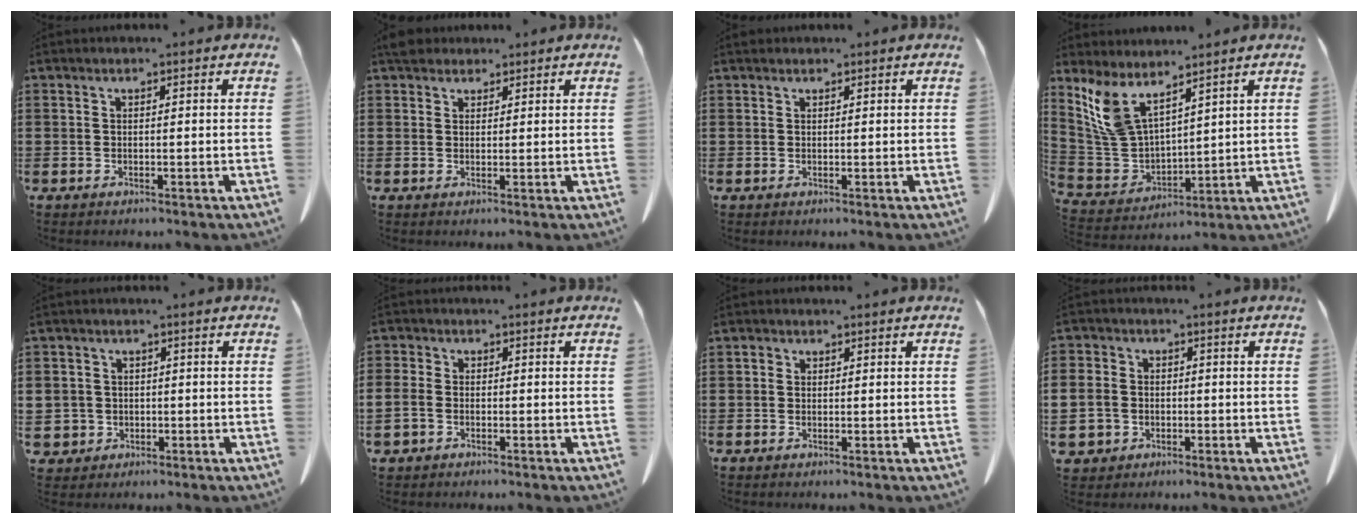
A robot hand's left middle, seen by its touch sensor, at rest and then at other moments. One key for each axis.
{"total": 3.1, "fx": 2.5, "fy": 1.5, "fz": 0.9, "tx": -0.019, "ty": 0.005, "tz": 0.048}
{"total": 0.6, "fx": 0.5, "fy": 0.4, "fz": 0.1, "tx": -0.004, "ty": 0.002, "tz": 0.010}
{"total": 8.6, "fx": 6.4, "fy": 3.1, "fz": 4.8, "tx": -0.133, "ty": -0.023, "tz": 0.119}
{"total": 3.1, "fx": -0.5, "fy": 3.1, "fz": 0.3, "tx": -0.028, "ty": 0.003, "tz": -0.013}
{"total": 2.3, "fx": -1.0, "fy": 1.6, "fz": 1.4, "tx": -0.042, "ty": 0.000, "tz": -0.023}
{"total": 0.8, "fx": 0.2, "fy": 0.7, "fz": 0.3, "tx": -0.009, "ty": 0.004, "tz": 0.003}
{"total": 5.2, "fx": -1.1, "fy": 4.8, "fz": 1.6, "tx": -0.072, "ty": 0.004, "tz": -0.028}